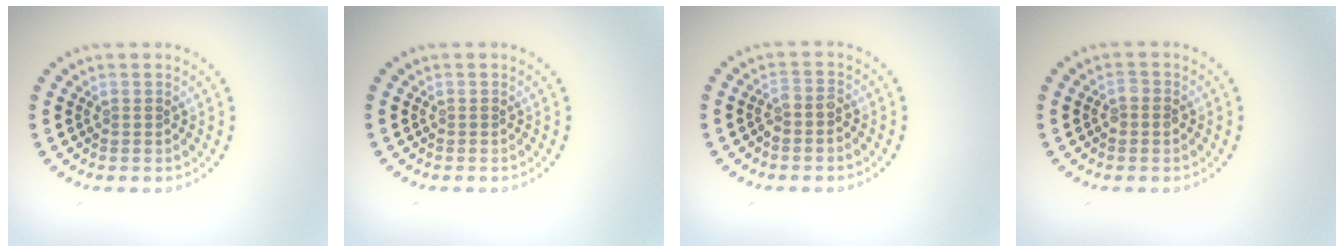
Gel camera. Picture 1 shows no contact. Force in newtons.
{"total": 0.0}
{"total": 1.2, "press": 0.9, "slide": 0.8}
{"total": 1.1, "press": 1.0, "slide": 0.3}